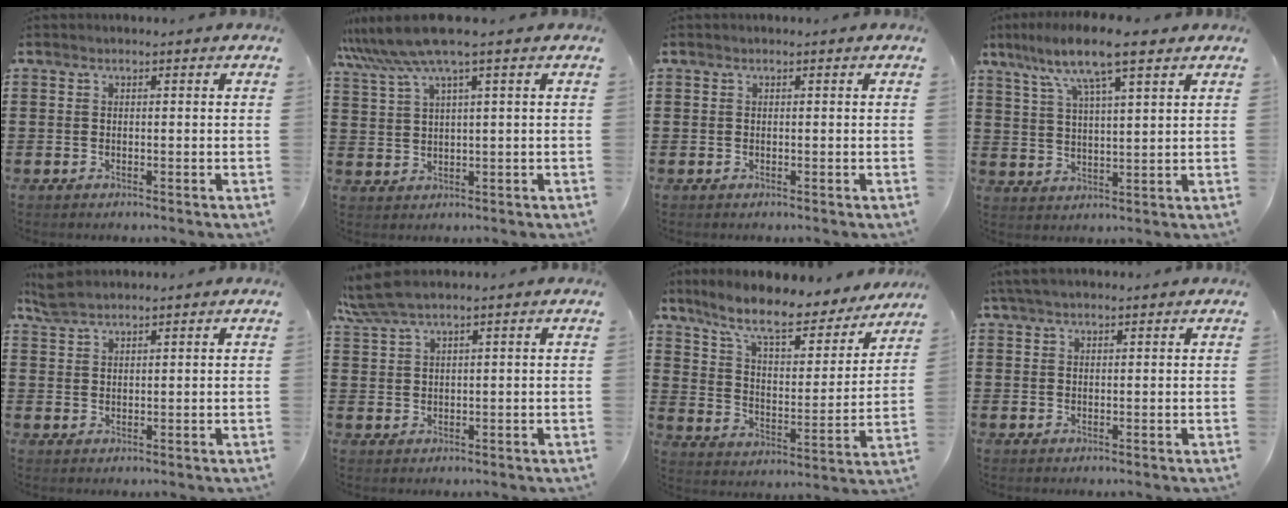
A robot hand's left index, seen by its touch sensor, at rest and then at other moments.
{"total": 6.6, "force": [4.2, -0.2, 5.1], "torque": [-0.126, -0.014, 0.070]}
{"total": 0.0}
{"total": 9.0, "force": [6.3, 1.3, 6.3], "torque": [-0.139, -0.013, 0.108]}
{"total": 3.5, "force": [3.0, 0.9, 1.4], "torque": [-0.036, 0.001, 0.058]}
{"total": 4.1, "force": [3.0, 0.3, 2.7], "torque": [-0.059, 0.001, 0.056]}
{"total": 10.0, "force": [8.4, 1.6, 5.2], "torque": [-0.126, -0.049, 0.141]}
{"total": 2.3, "force": [1.8, 0.6, 1.3], "torque": [-0.028, 0.004, 0.034]}